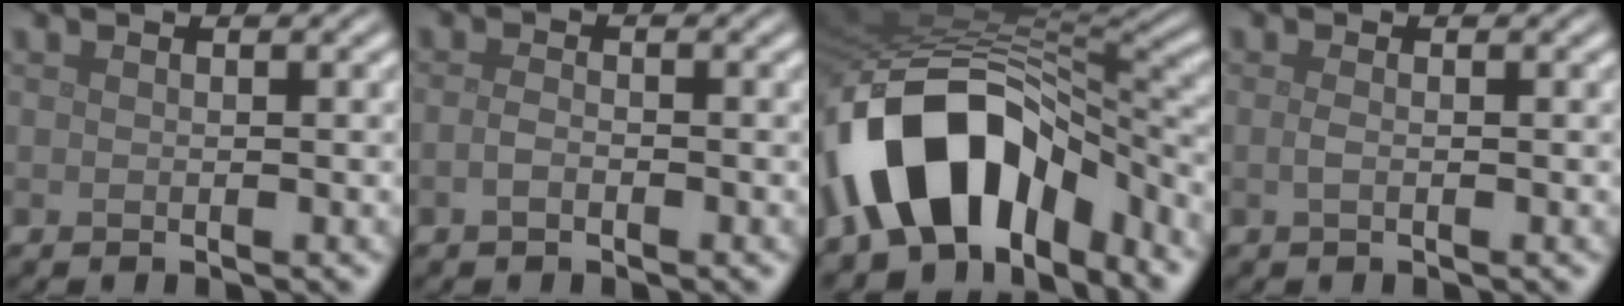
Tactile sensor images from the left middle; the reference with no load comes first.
{"total": 1.1, "force": [-0.5, 0.6, 0.8], "torque": [-0.020, 0.001, -0.013]}
{"total": 13.4, "force": [-6.2, 7.7, 9.1], "torque": [-0.148, 0.014, -0.112]}
{"total": 0.8, "force": [-0.1, 0.3, 0.7], "torque": [-0.018, -0.001, -0.004]}